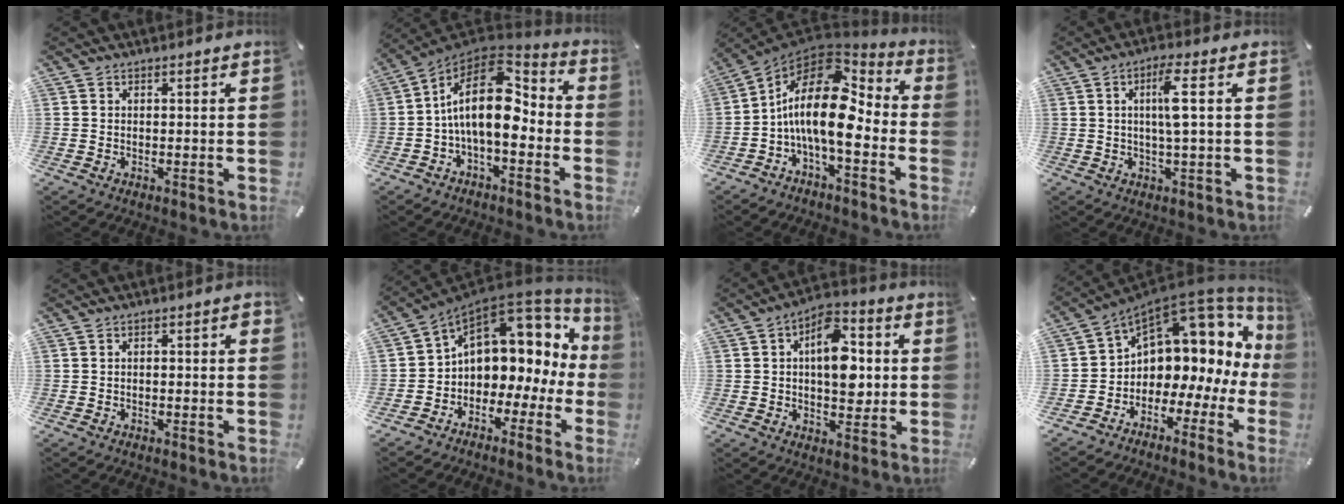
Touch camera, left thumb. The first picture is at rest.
{"total": 16.7, "force": [0.0, 8.9, 14.1], "torque": [-0.272, -0.008, -0.004]}
{"total": 17.3, "force": [-1.2, 8.5, 15.0], "torque": [-0.287, -0.018, -0.027]}
{"total": 6.8, "force": [1.1, 0.7, 6.7], "torque": [-0.130, 0.000, 0.015]}
{"total": 1.8, "force": [-0.8, 0.7, 1.5], "torque": [-0.024, 0.005, -0.016]}
{"total": 9.9, "force": [3.6, 7.9, 4.8], "torque": [-0.080, -0.041, 0.062]}
{"total": 12.3, "force": [1.5, 7.5, 9.6], "torque": [-0.120, -0.005, 0.026]}
{"total": 9.9, "force": [5.4, 7.2, 4.2], "torque": [-0.067, -0.064, 0.093]}